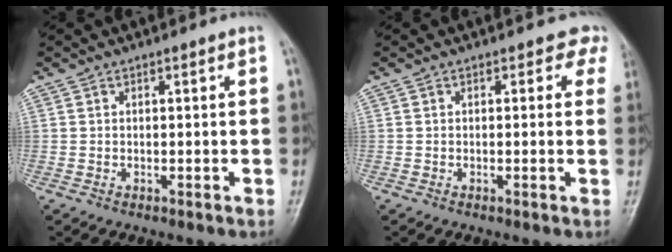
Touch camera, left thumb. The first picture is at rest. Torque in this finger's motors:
{"motor_torque": [0.24, 0.30, -0.05, 0.00, 0.03]}